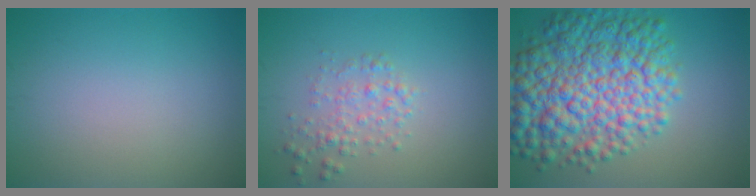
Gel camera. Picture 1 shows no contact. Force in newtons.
{"total": 2.1, "press": 2.1, "slide": 0.1}
{"total": 11.2, "press": 11.2, "slide": 0.3}